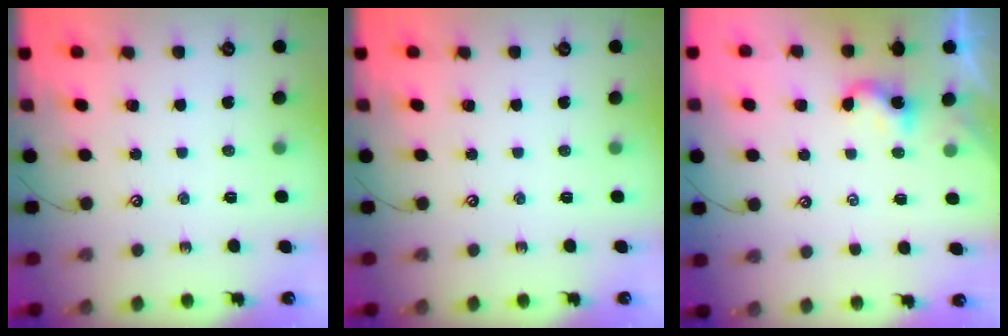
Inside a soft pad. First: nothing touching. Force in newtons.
{"total": 0.0}
{"total": 2.8, "press": 2.7, "slide": 0.3}